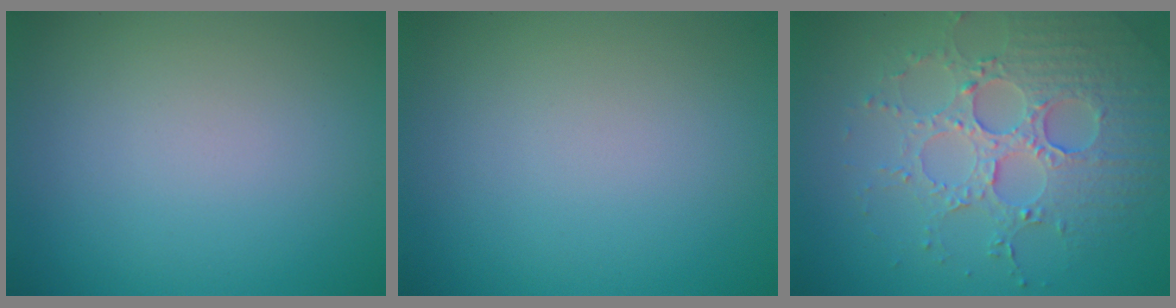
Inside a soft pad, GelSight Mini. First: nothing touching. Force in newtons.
{"total": 0.0}
{"total": 5.1, "press": 4.5, "slide": 2.3}